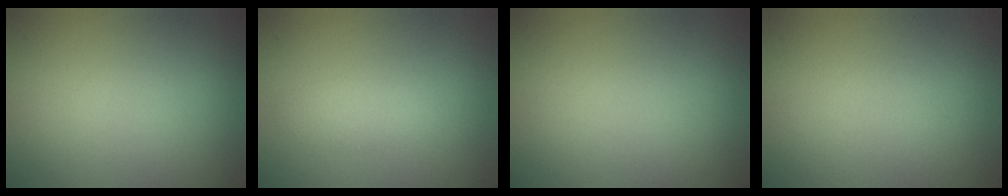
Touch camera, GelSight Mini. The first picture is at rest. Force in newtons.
{"total": 1.5, "press": 1.5, "slide": 0.1}
{"total": 0.0}
{"total": 0.0}